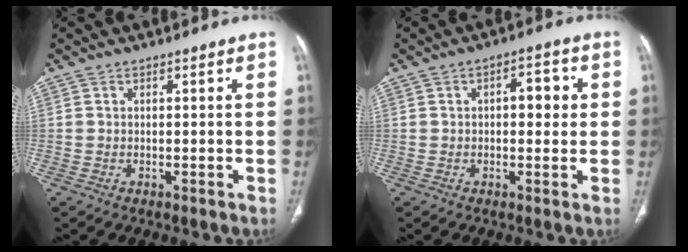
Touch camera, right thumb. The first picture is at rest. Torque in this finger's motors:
{"motor_torque": [-0.18, 0.22, -0.21, 0.44, 0.04]}